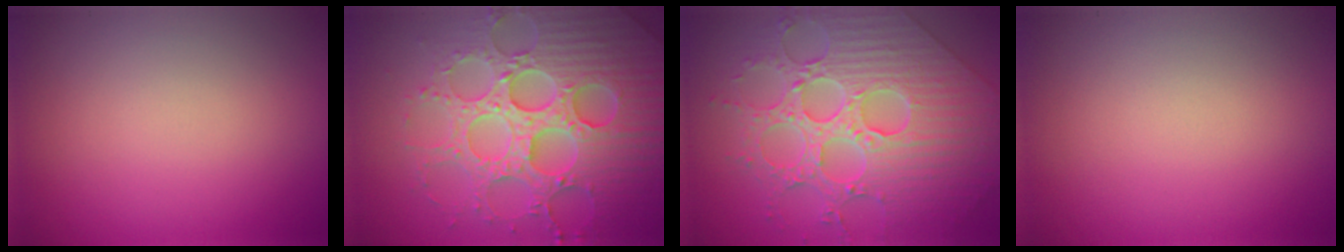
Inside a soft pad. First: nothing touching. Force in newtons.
{"total": 8.0, "press": 7.8, "slide": 1.7}
{"total": 9.4, "press": 7.0, "slide": 6.2}
{"total": 0.0}